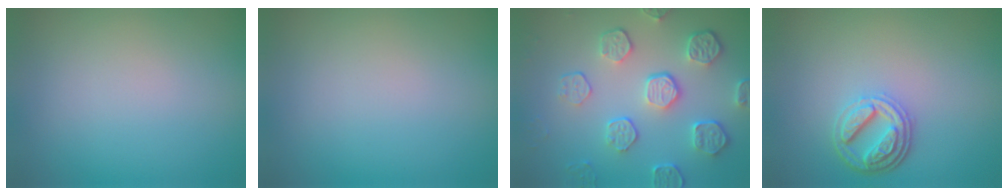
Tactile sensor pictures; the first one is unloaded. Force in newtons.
{"total": 0.0}
{"total": 5.6, "press": 4.2, "slide": 3.7}
{"total": 4.1, "press": 3.2, "slide": 2.5}